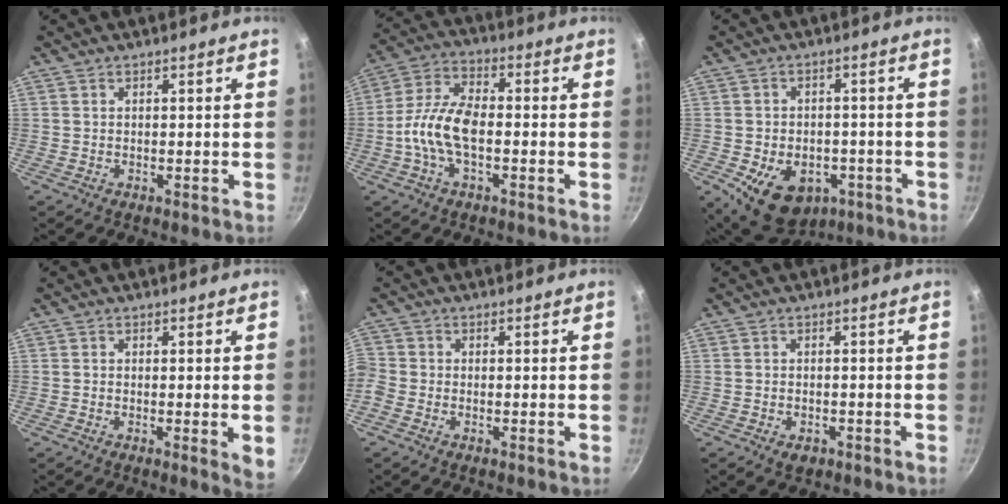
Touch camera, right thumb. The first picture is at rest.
{"total": 11.1, "force": [-2.1, 5.7, 9.3], "torque": [-0.179, 0.034, -0.055]}
{"total": 13.9, "force": [-5.4, 9.8, 8.3], "torque": [-0.108, 0.012, -0.064]}
{"total": 3.4, "force": [-0.3, 0.5, 3.3], "torque": [-0.048, -0.013, -0.008]}
{"total": 3.0, "force": [-1.5, 2.3, 1.1], "torque": [-0.032, 0.005, -0.043]}
{"total": 2.7, "force": [-1.4, 1.7, 1.5], "torque": [-0.025, 0.009, -0.018]}